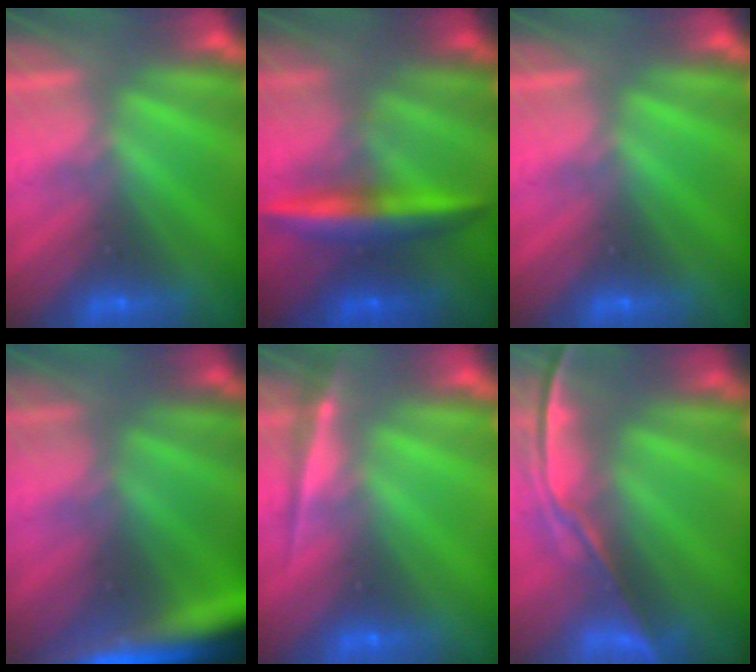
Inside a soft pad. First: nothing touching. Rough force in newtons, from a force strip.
{"total": 7.3}
{"total": 0.0}
{"total": 6.6}
{"total": 1.9}
{"total": 7.8}